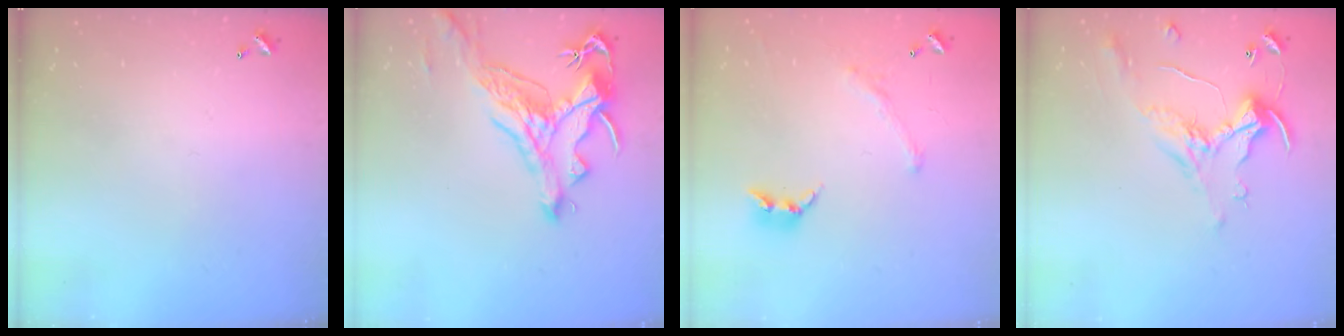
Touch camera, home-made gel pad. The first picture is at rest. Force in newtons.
{"total": 2.2, "press": 1.7, "slide": 1.3}
{"total": 1.5, "press": 1.0, "slide": 1.2}
{"total": 1.1, "press": 0.8, "slide": 0.9}